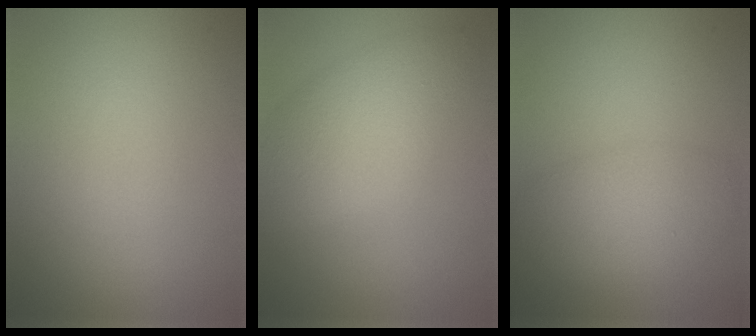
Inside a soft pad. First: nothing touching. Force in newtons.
{"total": 5.0, "press": 5.0, "slide": 0.4}
{"total": 3.9, "press": 3.9, "slide": 0.1}